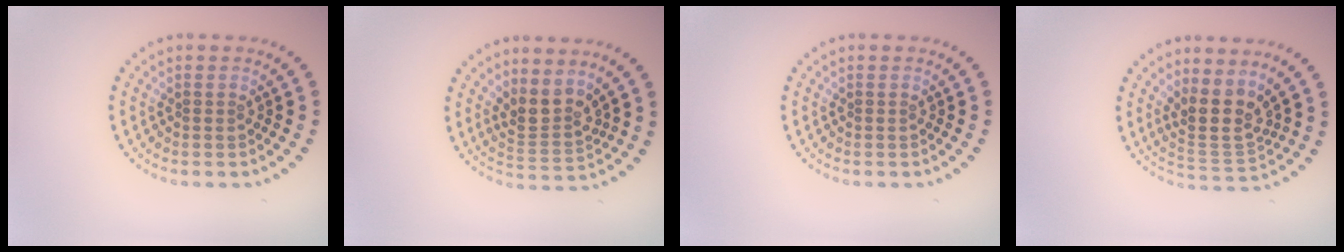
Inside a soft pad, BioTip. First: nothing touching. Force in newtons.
{"total": 2.9, "press": 2.3, "slide": 1.6}
{"total": 0.0}
{"total": 3.8, "press": 3.0, "slide": 2.4}